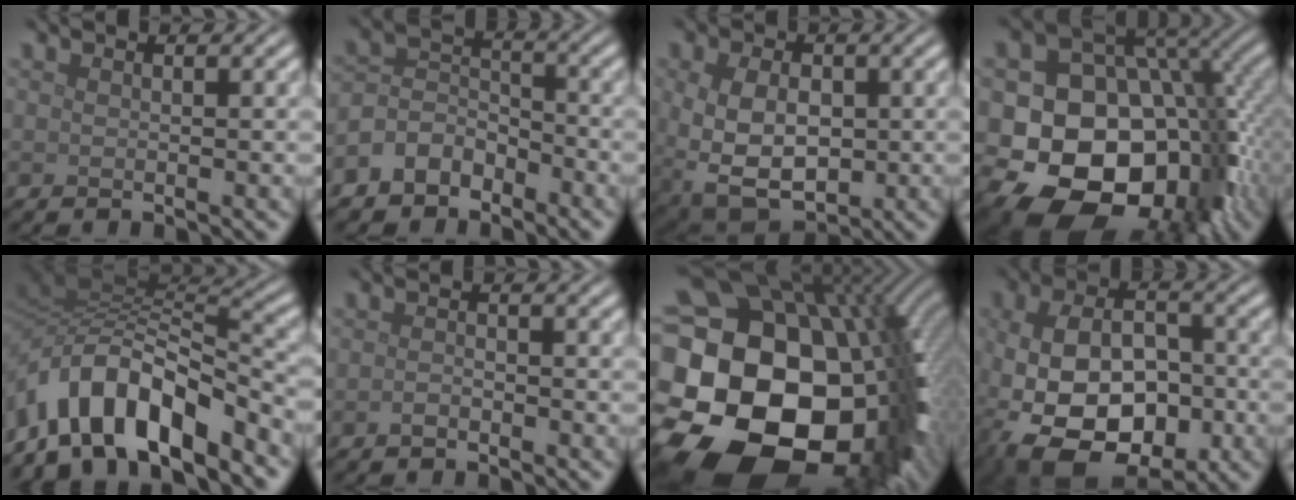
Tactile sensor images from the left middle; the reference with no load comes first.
{"total": 4.5, "force": [-3.0, 3.0, 1.3], "torque": [-0.017, 0.010, -0.068]}
{"total": 9.0, "force": [-0.7, 6.2, 6.5], "torque": [-0.136, -0.023, 0.008]}
{"total": 16.8, "force": [-3.3, 12.6, 10.6], "torque": [-0.151, -0.014, -0.047]}
{"total": 10.6, "force": [-5.8, 4.5, 7.7], "torque": [-0.119, 0.011, -0.107]}
{"total": 1.0, "force": [-0.6, 0.5, 0.6], "torque": [-0.013, 0.000, -0.014]}
{"total": 24.0, "force": [-4.8, 17.9, 15.3], "torque": [-0.291, -0.048, -0.099]}
{"total": 13.0, "force": [-4.0, 8.5, 8.9], "torque": [-0.159, -0.026, -0.059]}